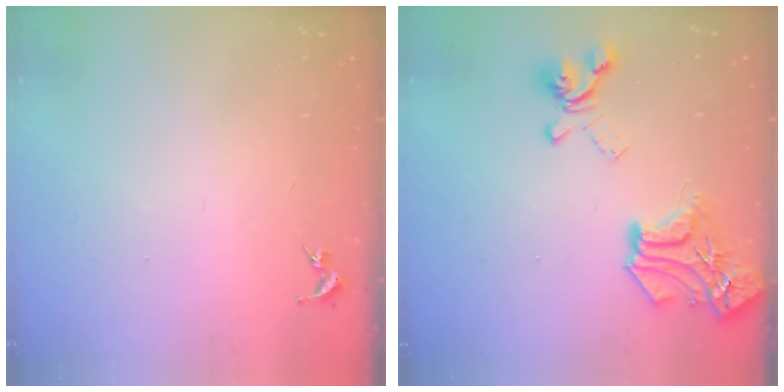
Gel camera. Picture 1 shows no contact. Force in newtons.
{"total": 19.7, "press": 19.7, "slide": 1.4}